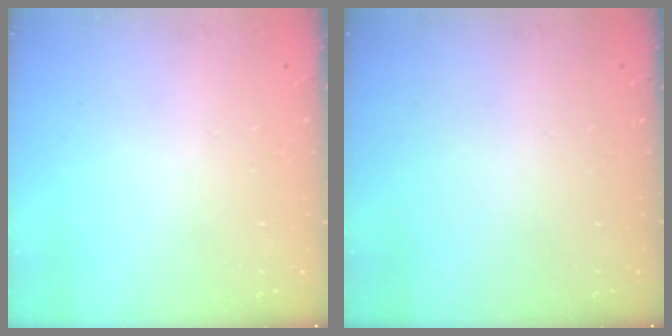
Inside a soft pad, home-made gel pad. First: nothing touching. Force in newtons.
{"total": 0.0}